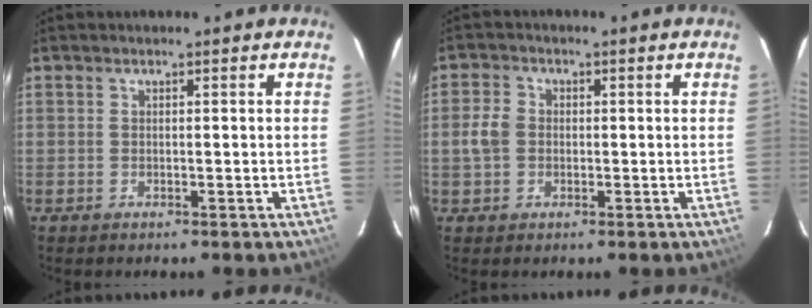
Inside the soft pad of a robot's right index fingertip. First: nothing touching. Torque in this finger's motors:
{"motor_torque": [0.75, -0.05, 0.33, 0.07]}